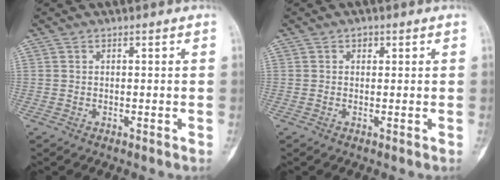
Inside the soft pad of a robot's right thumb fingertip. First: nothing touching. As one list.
[{"total": 0.9, "force": [0.4, 0.7, 0.4], "torque": [0.003, 0.002, 0.004]}]